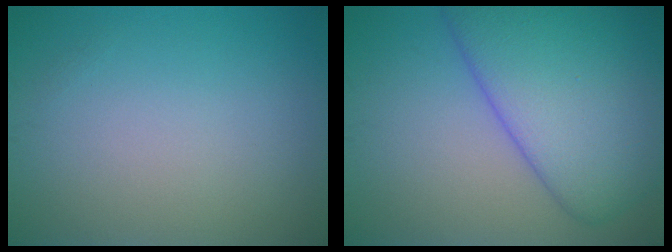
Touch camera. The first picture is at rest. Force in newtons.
{"total": 10.4, "press": 10.4, "slide": 0.2}